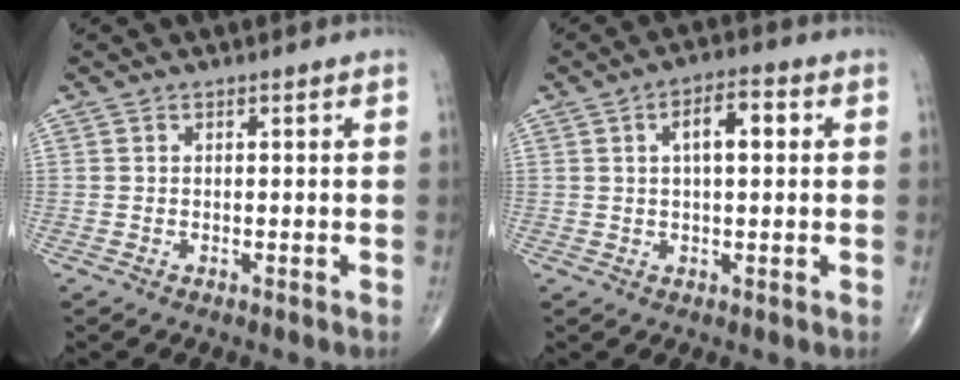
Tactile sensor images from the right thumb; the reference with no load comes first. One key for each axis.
{"total": 6.2, "fx": 1.5, "fy": 2.5, "fz": 5.4, "tx": -0.082, "ty": 0.010, "tz": 0.019}